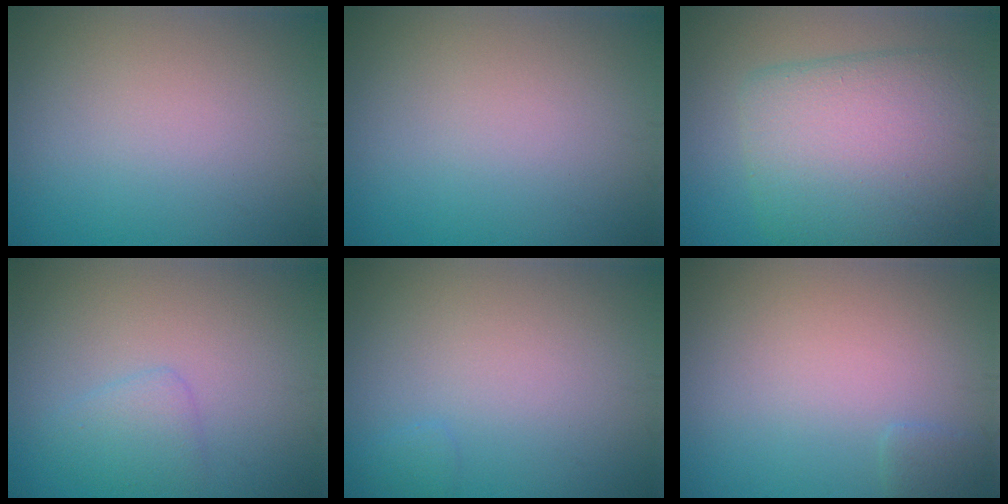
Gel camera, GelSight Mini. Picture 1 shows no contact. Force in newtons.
{"total": 0.0}
{"total": 9.3, "press": 9.3, "slide": 0.2}
{"total": 1.8, "press": 1.8, "slide": 0.1}
{"total": 0.6, "press": 0.6, "slide": 0.1}
{"total": 0.7, "press": 0.7, "slide": 0.1}